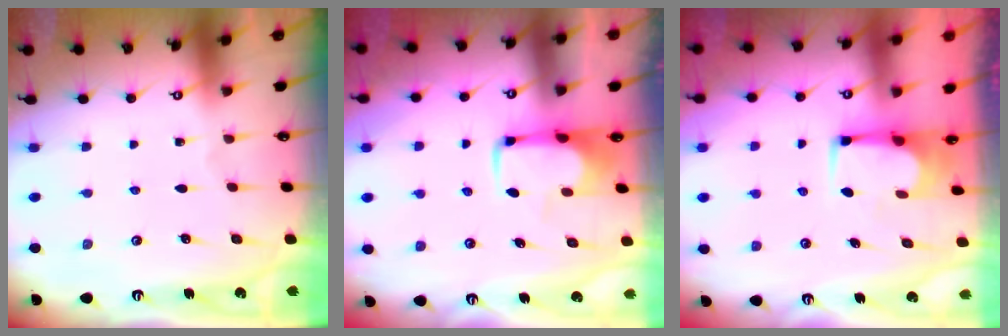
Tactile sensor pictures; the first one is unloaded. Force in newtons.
{"total": 2.0, "press": 1.9, "slide": 0.4}
{"total": 2.1, "press": 2.1, "slide": 0.1}